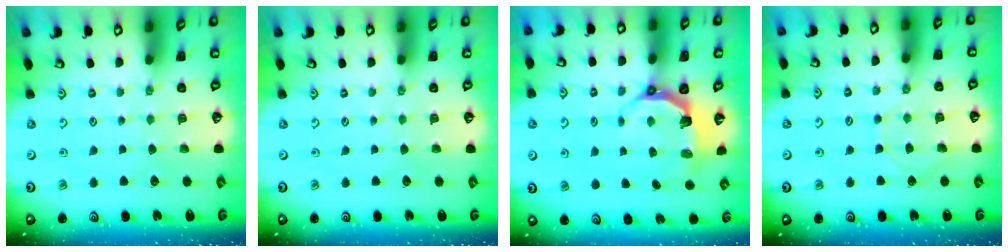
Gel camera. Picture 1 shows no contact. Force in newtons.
{"total": 0.0}
{"total": 5.5, "press": 3.9, "slide": 3.8}
{"total": 6.2, "press": 6.1, "slide": 0.7}